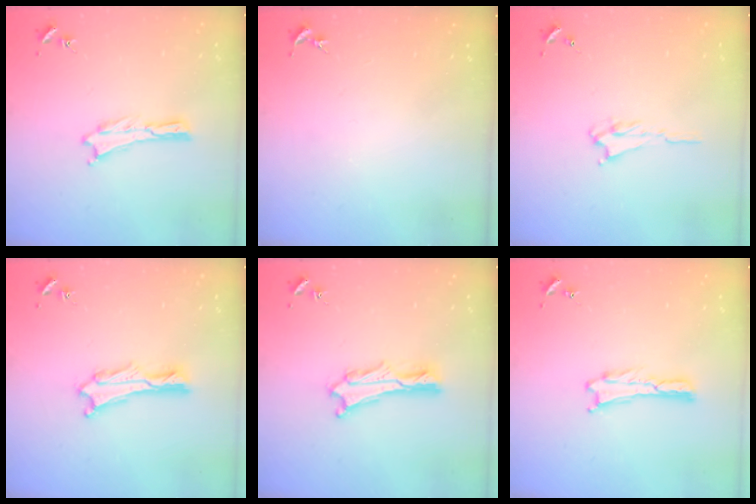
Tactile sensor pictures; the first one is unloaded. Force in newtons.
{"total": 0.0}
{"total": 1.6, "press": 1.5, "slide": 0.4}
{"total": 1.1, "press": 1.1, "slide": 0.2}
{"total": 2.0, "press": 2.0, "slide": 0.2}
{"total": 0.0}